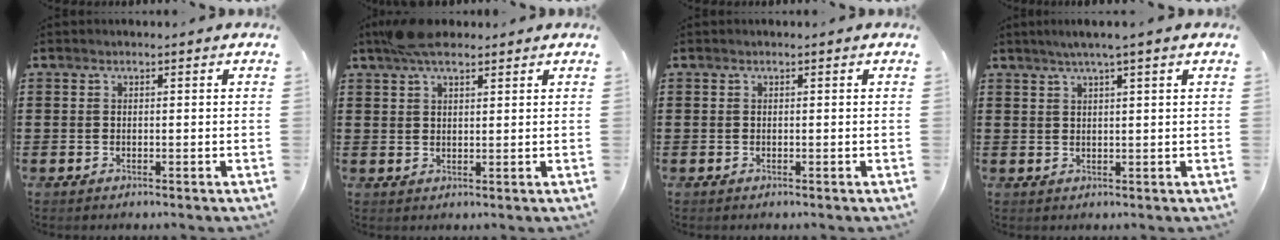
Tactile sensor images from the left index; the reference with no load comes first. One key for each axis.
{"total": 5.1, "fx": 3.6, "fy": 2.0, "fz": 3.0, "tx": -0.069, "ty": 0.005, "tz": 0.067}
{"total": 0.0}
{"total": 1.5, "fx": 0.8, "fy": -0.2, "fz": 1.3, "tx": -0.025, "ty": 0.000, "tz": 0.013}